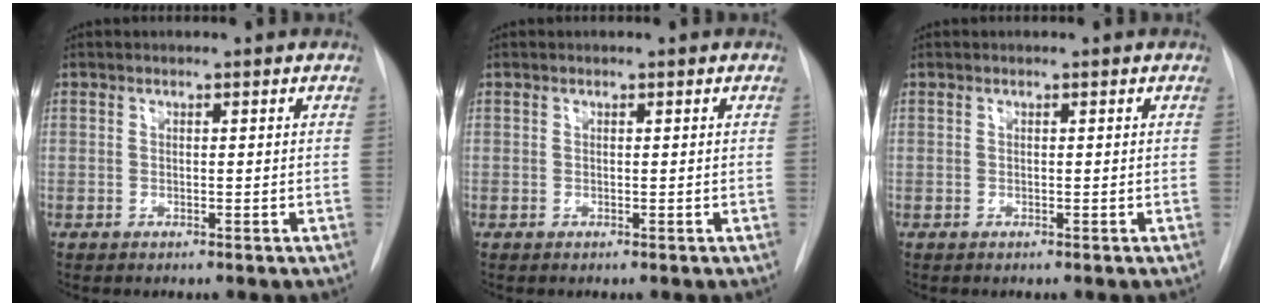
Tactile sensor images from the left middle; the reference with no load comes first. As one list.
[{"total": 0.0}, {"total": 0.0}]